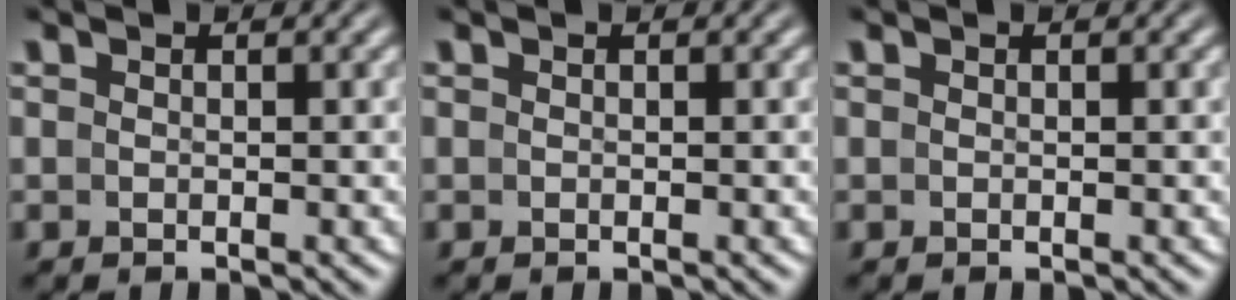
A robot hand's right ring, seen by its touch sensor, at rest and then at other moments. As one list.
[{"total": 0.0}, {"total": 0.0}]